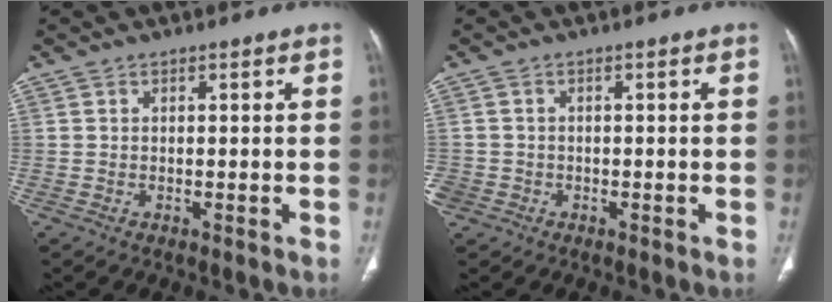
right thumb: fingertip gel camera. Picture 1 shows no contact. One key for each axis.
{"total": 3.2, "fx": -1.3, "fy": 2.7, "fz": 0.8, "tx": -0.018, "ty": 0.010, "tz": -0.025}